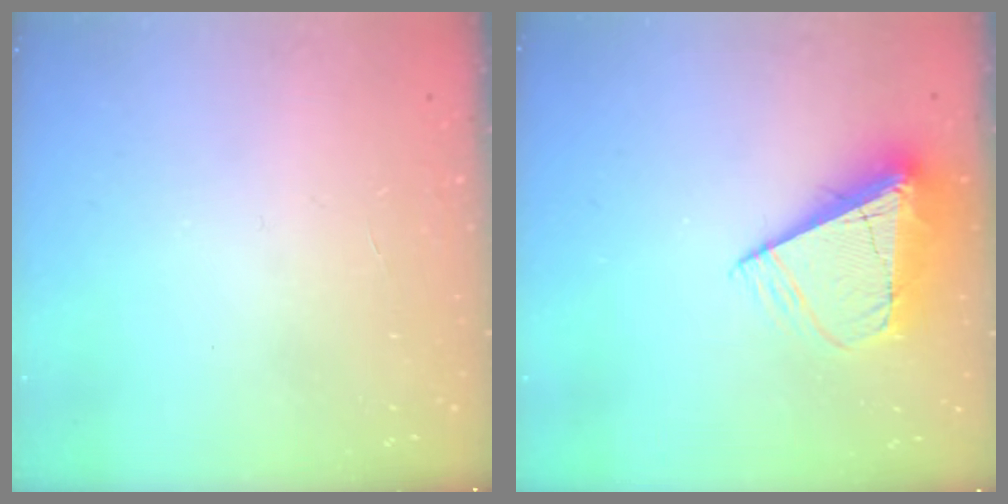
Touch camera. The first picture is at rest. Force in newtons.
{"total": 11.3, "press": 11.3, "slide": 0.8}